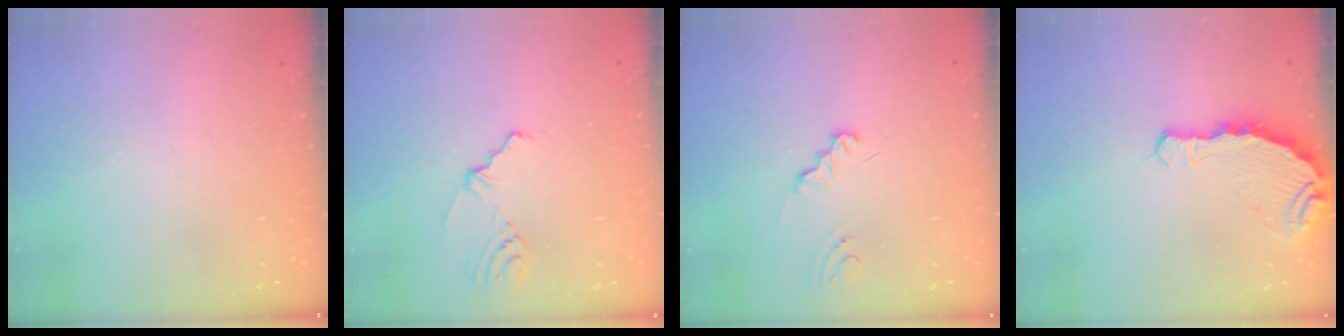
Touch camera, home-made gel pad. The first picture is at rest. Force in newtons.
{"total": 2.8, "press": 2.4, "slide": 1.5}
{"total": 1.0, "press": 1.0, "slide": 0.1}
{"total": 9.2, "press": 8.4, "slide": 3.8}